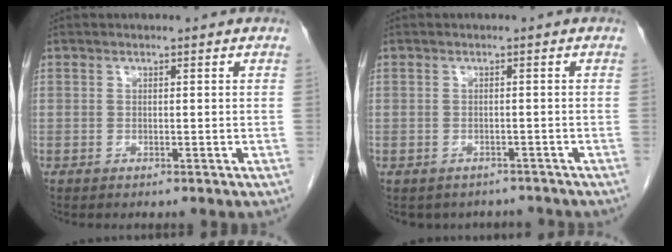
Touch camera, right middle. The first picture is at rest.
{"total": 5.4, "force": [-4.7, 2.6, 0.5], "torque": [-0.004, 0.006, -0.052]}